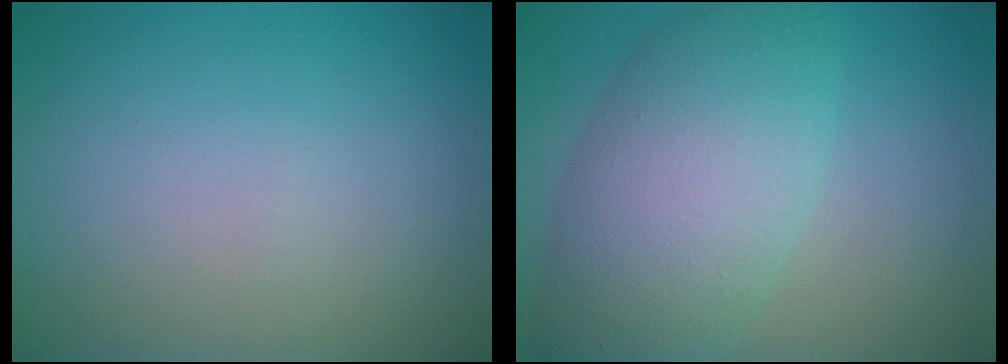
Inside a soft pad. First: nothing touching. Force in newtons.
{"total": 7.8, "press": 7.8, "slide": 0.3}